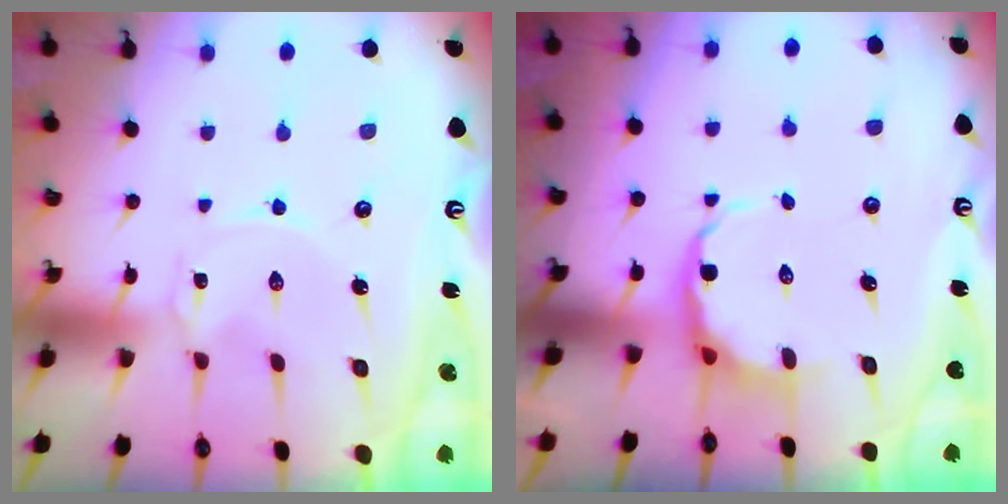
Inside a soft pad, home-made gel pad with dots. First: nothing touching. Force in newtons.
{"total": 7.2, "press": 6.9, "slide": 2.0}